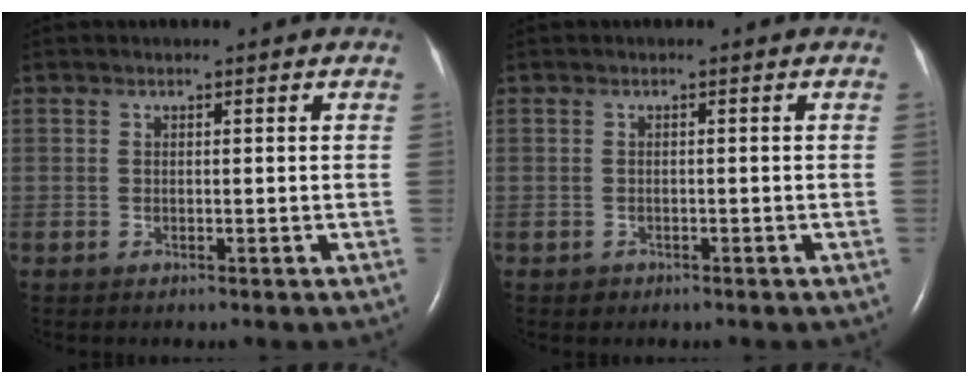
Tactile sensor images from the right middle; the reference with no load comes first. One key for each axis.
{"total": 0.8, "fx": -0.5, "fy": 0.6, "fz": -0.1, "tx": -0.003, "ty": 0.003, "tz": -0.008}